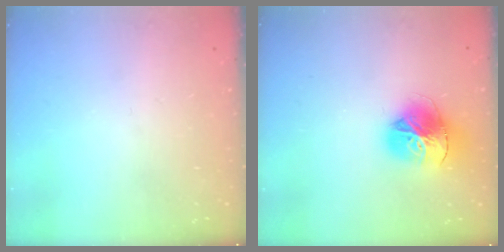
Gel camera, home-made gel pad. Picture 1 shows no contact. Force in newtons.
{"total": 17.3, "press": 17.2, "slide": 1.8}